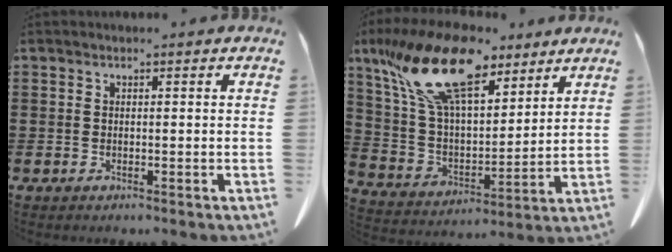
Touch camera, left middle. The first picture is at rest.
{"total": 17.6, "force": [11.7, 6.7, 11.4], "torque": [-0.263, -0.037, 0.204]}